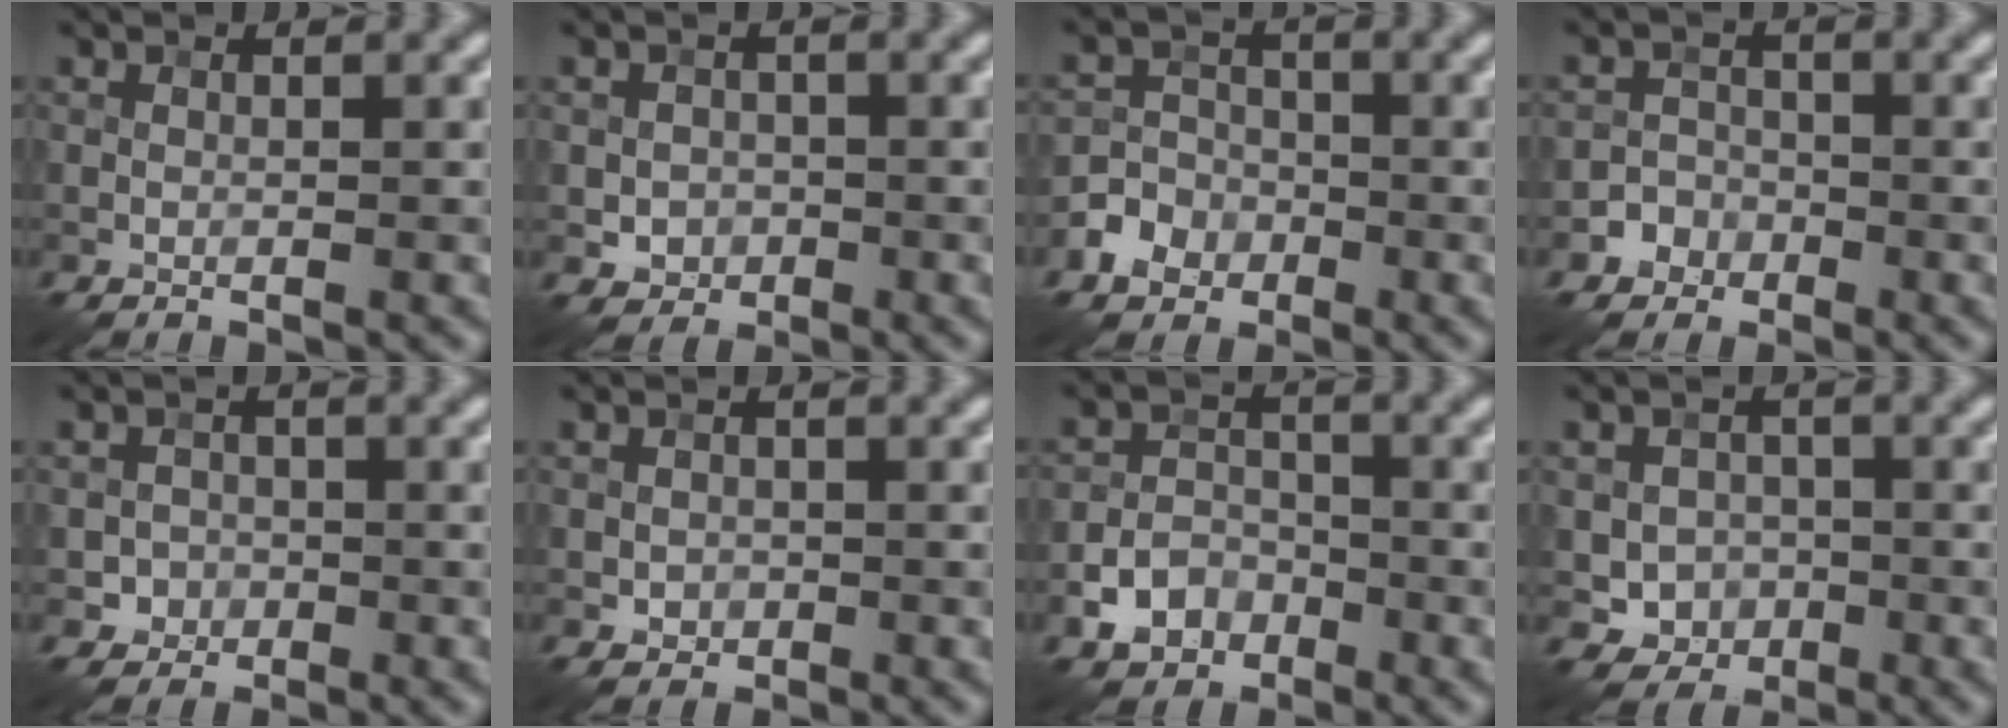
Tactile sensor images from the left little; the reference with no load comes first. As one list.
[{"total": 2.0, "force": [-0.5, 1.9, 0.6], "torque": [-0.005, -0.002, -0.012]}, {"total": 3.3, "force": [-1.7, 2.7, 0.8], "torque": [-0.008, 0.005, -0.040]}, {"total": 2.1, "force": [-1.2, 1.8, 0.0], "torque": [0.021, 0.007, -0.027]}, {"total": 1.7, "force": [-0.6, 1.6, 0.1], "torque": [0.012, 0.002, -0.011]}, {"total": 1.2, "force": [-0.3, 1.1, 0.4], "torque": [-0.003, -0.002, -0.007]}, {"total": 3.6, "force": [-2.0, 2.7, 1.3], "torque": [-0.022, 0.000, -0.037]}, {"total": 3.1, "force": [-0.7, 2.8, 0.9], "torque": [-0.004, -0.001, -0.015]}]